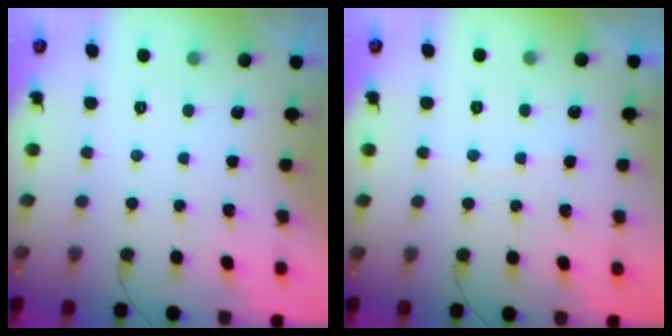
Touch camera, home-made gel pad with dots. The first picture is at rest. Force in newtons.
{"total": 4.1, "press": 4.1, "slide": 0.6}